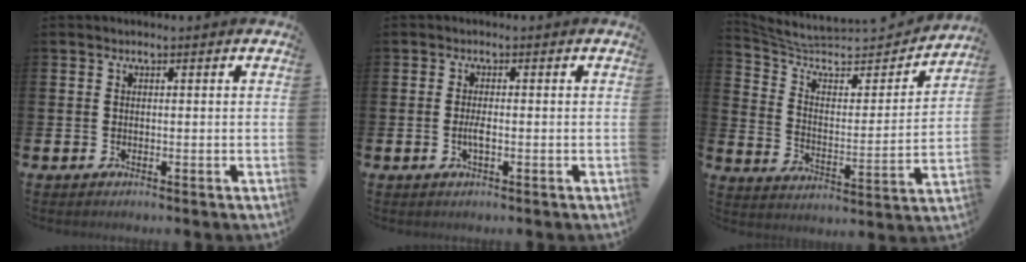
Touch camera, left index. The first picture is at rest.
{"total": 1.7, "force": [-0.4, 0.5, 1.6], "torque": [-0.037, 0.005, -0.006]}
{"total": 6.9, "force": [5.8, 2.4, 2.7], "torque": [-0.089, -0.047, 0.094]}